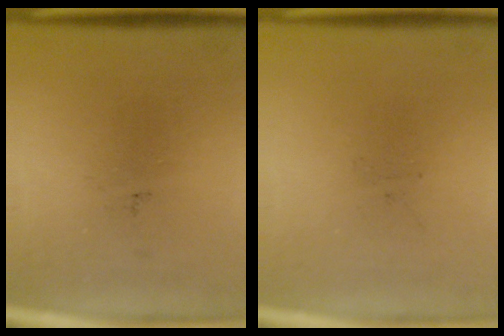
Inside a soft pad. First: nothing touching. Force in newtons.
{"total": 0.0}